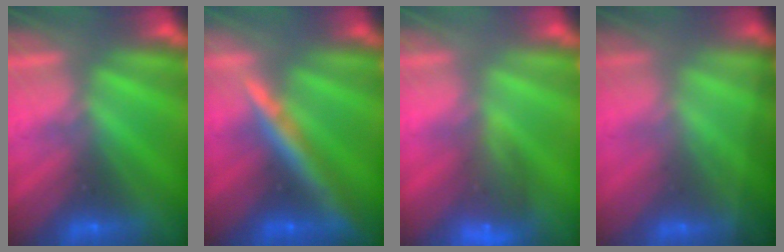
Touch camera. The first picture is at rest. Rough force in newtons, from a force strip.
{"total": 7.5}
{"total": 11.8}
{"total": 1.4}